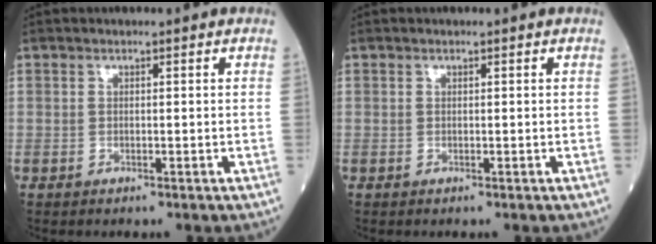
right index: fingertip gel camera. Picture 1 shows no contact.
{"total": 0.0}